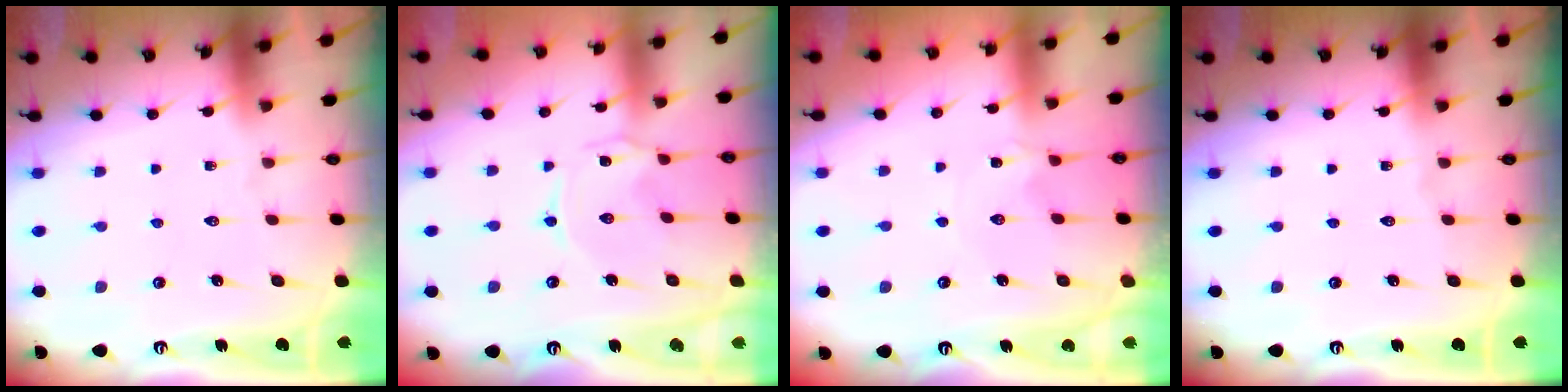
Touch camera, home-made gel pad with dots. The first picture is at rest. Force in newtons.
{"total": 0.8, "press": 0.8, "slide": 0.3}
{"total": 0.0}
{"total": 0.0}